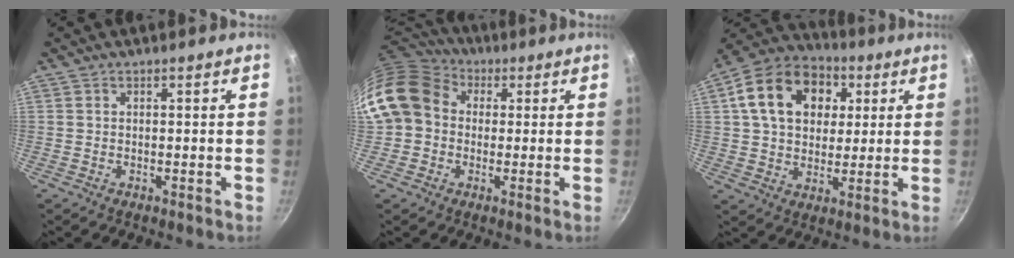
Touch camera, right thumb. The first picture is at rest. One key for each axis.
{"total": 13.9, "fx": 1.8, "fy": 11.6, "fz": 7.4, "tx": -0.123, "ty": 0.029, "tz": 0.018}
{"total": 18.0, "fx": 5.1, "fy": 13.3, "fz": 11.1, "tx": -0.166, "ty": 0.016, "tz": 0.075}